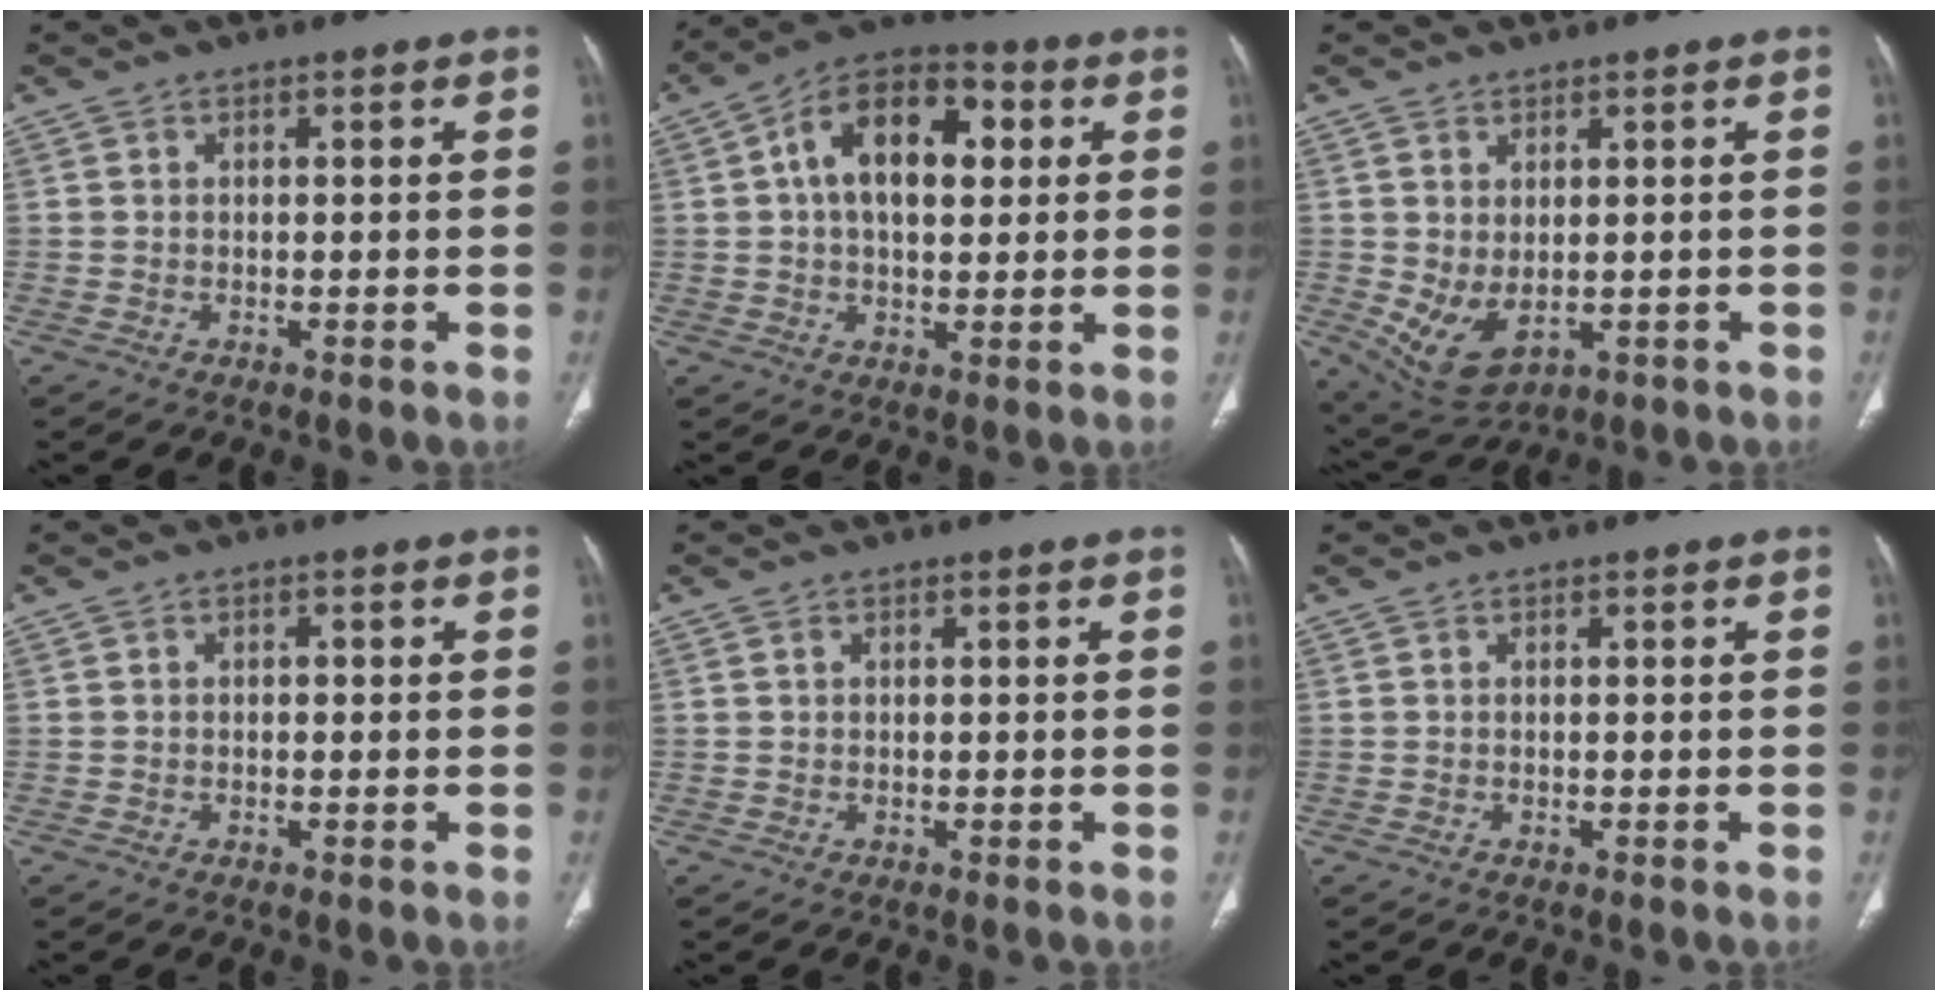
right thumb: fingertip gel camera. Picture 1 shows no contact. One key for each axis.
{"total": 15.8, "fx": 3.5, "fy": 9.2, "fz": 12.4, "tx": -0.179, "ty": 0.019, "tz": 0.050}
{"total": 7.3, "fx": -0.8, "fy": 4.4, "fz": 5.8, "tx": -0.100, "ty": -0.004, "tz": 0.013}
{"total": 0.9, "fx": 0.1, "fy": 0.6, "fz": 0.7, "tx": -0.014, "ty": 0.007, "tz": 0.002}
{"total": 0.5, "fx": 0.2, "fy": 0.4, "fz": 0.2, "tx": -0.003, "ty": 0.000, "tz": 0.004}
{"total": 0.0}